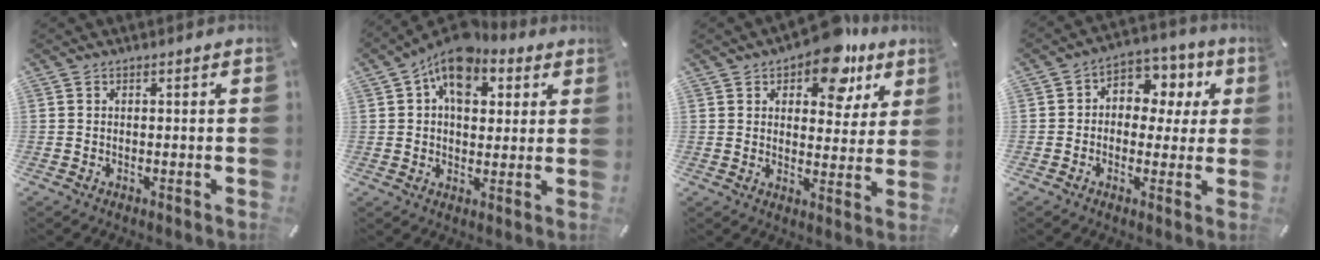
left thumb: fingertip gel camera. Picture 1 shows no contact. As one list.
[{"total": 11.7, "force": [5.9, 7.5, 6.8], "torque": [-0.101, -0.024, 0.106]}, {"total": 13.0, "force": [8.6, 6.7, 7.2], "torque": [-0.086, -0.050, 0.145]}, {"total": 8.1, "force": [1.0, 6.9, 4.1], "torque": [-0.059, -0.001, 0.015]}]